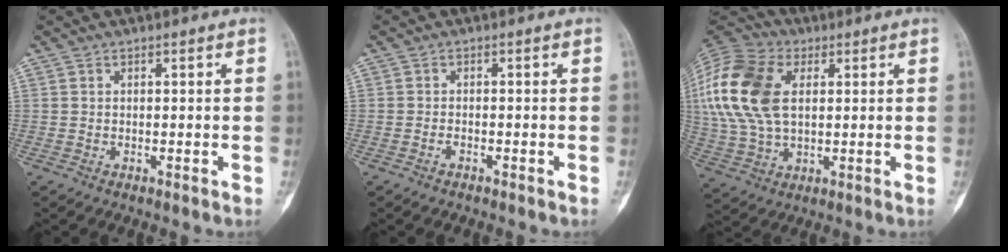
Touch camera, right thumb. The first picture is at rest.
{"total": 0.9, "force": [-0.7, 0.4, 0.4], "torque": [-0.012, 0.005, -0.011]}
{"total": 20.5, "force": [4.0, 13.0, 15.3], "torque": [-0.346, 0.005, 0.071]}